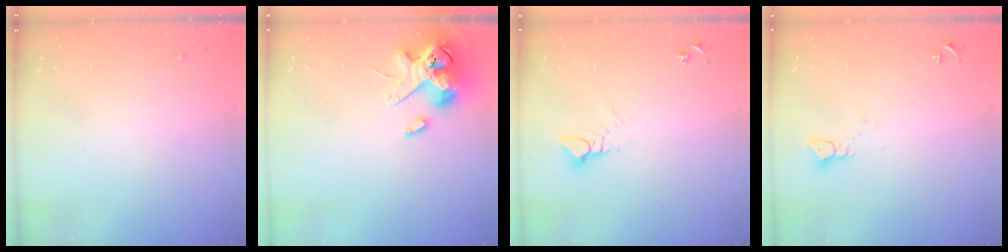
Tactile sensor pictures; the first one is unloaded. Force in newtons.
{"total": 14.5, "press": 14.3, "slide": 2.4}
{"total": 6.3, "press": 6.3, "slide": 0.1}
{"total": 2.4, "press": 2.4, "slide": 0.2}